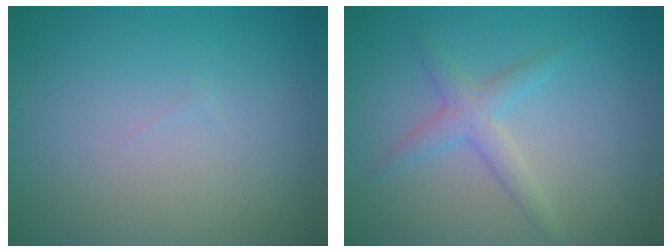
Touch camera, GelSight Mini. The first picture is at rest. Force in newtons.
{"total": 2.2, "press": 2.2, "slide": 0.1}